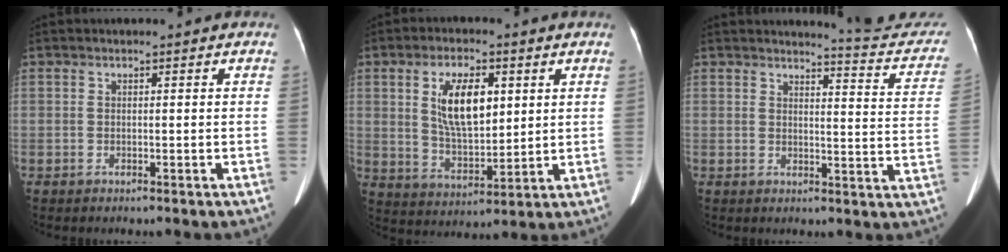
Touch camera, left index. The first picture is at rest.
{"total": 9.7, "force": [2.8, 4.2, 8.4], "torque": [-0.160, 0.003, 0.057]}
{"total": 10.9, "force": [10.8, 0.3, 0.8], "torque": [0.006, -0.073, 0.104]}